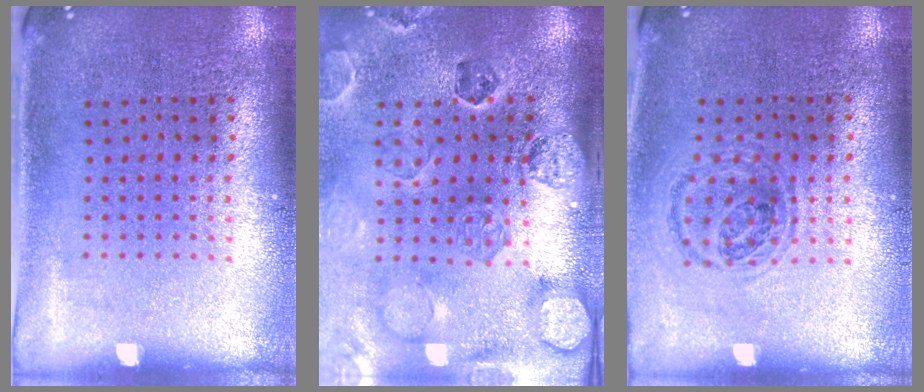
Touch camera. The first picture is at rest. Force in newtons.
{"total": 2.8, "press": 2.7, "slide": 0.7}
{"total": 1.0, "press": 1.0, "slide": 0.2}